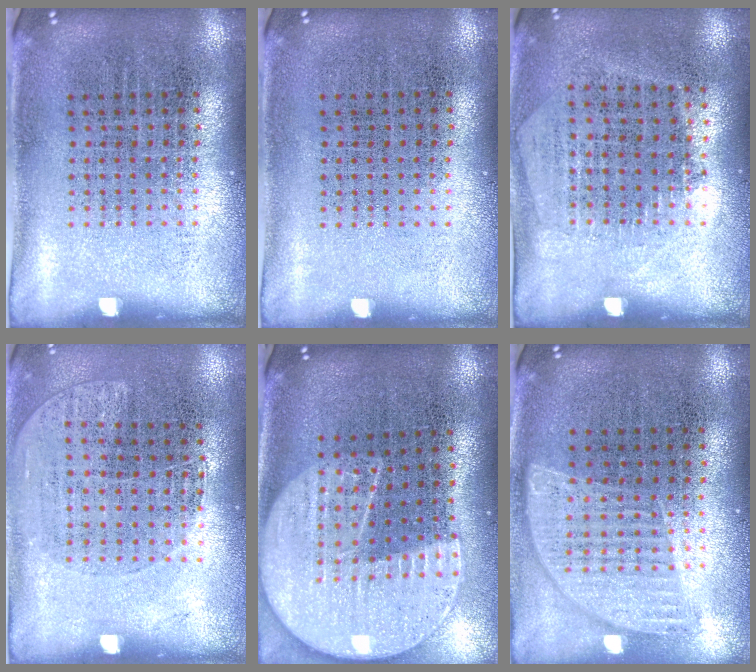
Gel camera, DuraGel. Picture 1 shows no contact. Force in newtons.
{"total": 0.0}
{"total": 1.2, "press": 1.1, "slide": 0.5}
{"total": 1.2, "press": 0.9, "slide": 0.7}
{"total": 2.3, "press": 2.0, "slide": 1.2}
{"total": 0.9, "press": 0.9, "slide": 0.2}